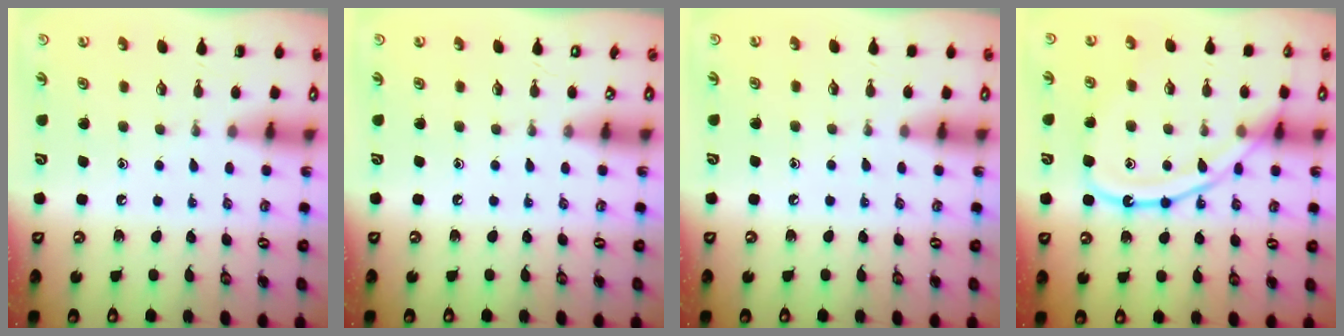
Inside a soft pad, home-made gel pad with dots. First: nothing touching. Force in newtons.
{"total": 0.0}
{"total": 3.0, "press": 2.9, "slide": 0.5}
{"total": 15.0, "press": 15.0, "slide": 1.3}